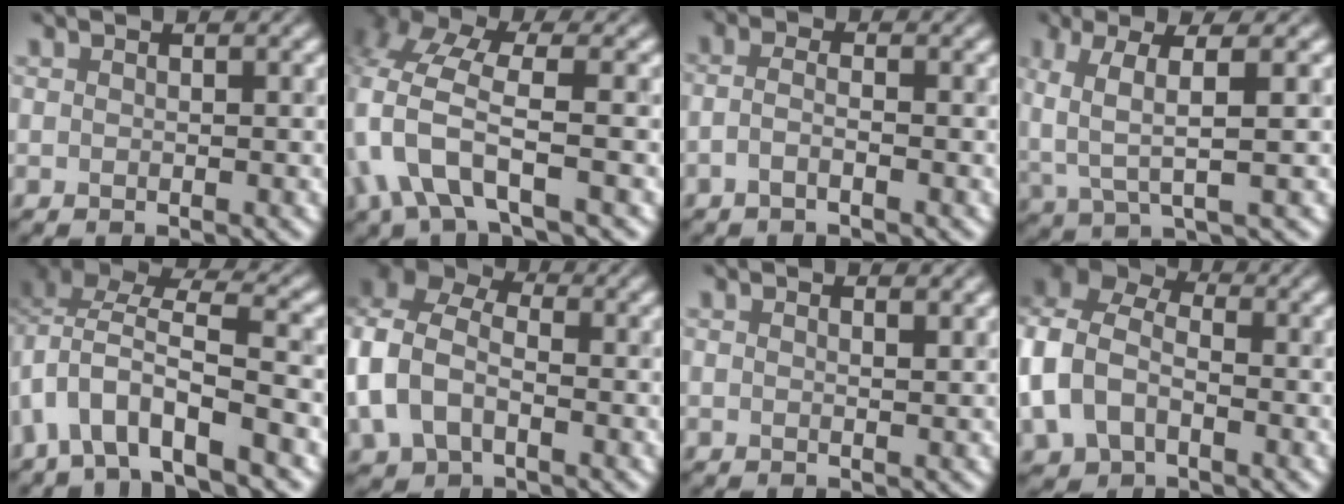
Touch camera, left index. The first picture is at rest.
{"total": 7.5, "force": [-2.8, 3.5, 6.0], "torque": [-0.139, 0.010, -0.064]}
{"total": 1.5, "force": [-0.8, 0.5, 1.2], "torque": [-0.026, 0.005, -0.021]}
{"total": 4.6, "force": [1.0, 1.4, 4.3], "torque": [-0.096, 0.001, 0.022]}
{"total": 7.9, "force": [-3.2, 3.7, 6.2], "torque": [-0.110, 0.015, -0.061]}
{"total": 8.2, "force": [-0.2, 6.1, 5.5], "torque": [-0.154, 0.008, -0.018]}
{"total": 1.7, "force": [1.0, 0.7, 1.1], "torque": [-0.004, 0.007, -0.009]}
{"total": 9.1, "force": [-0.8, 6.7, 6.0], "torque": [-0.162, 0.003, -0.025]}